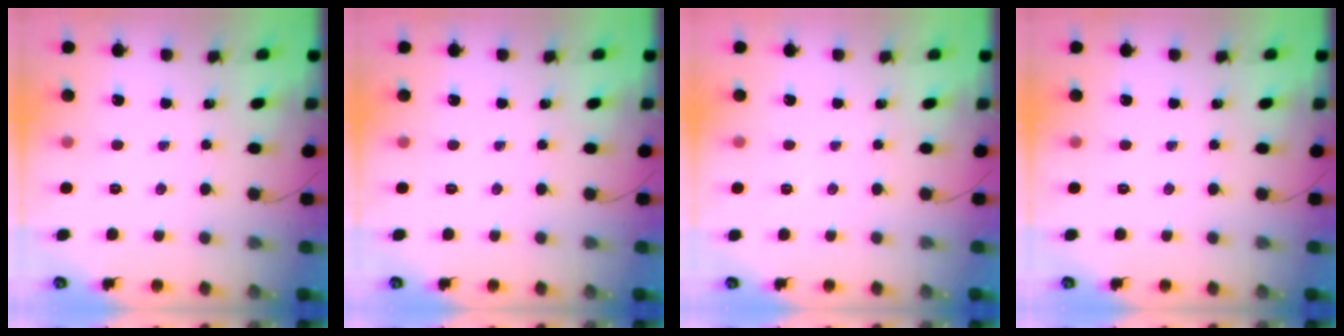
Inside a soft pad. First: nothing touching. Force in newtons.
{"total": 0.0}
{"total": 2.4, "press": 2.1, "slide": 1.2}
{"total": 0.0}